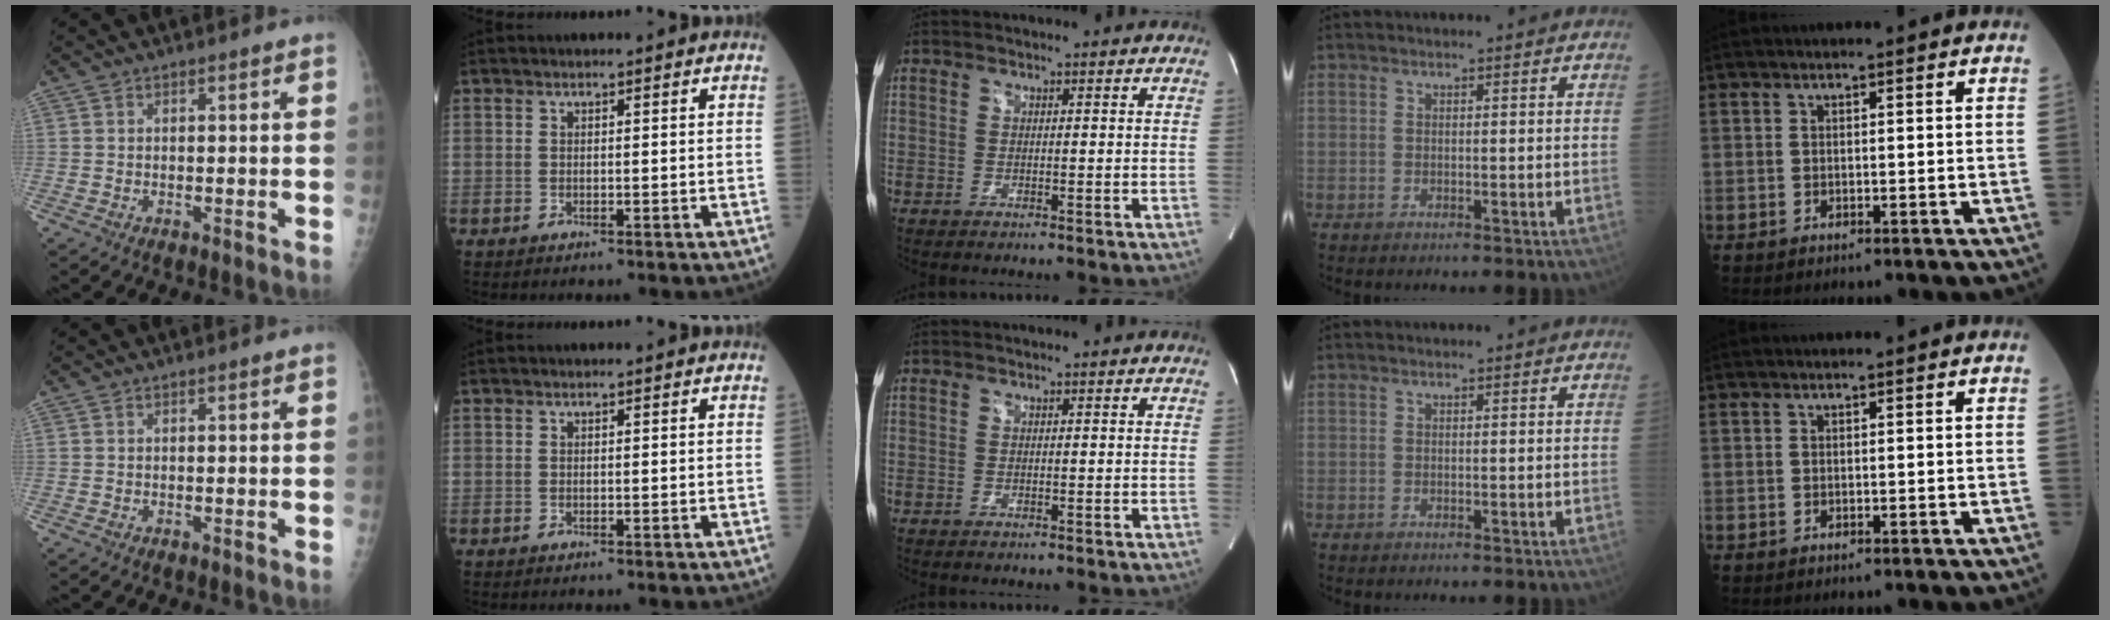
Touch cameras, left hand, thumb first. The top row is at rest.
{}